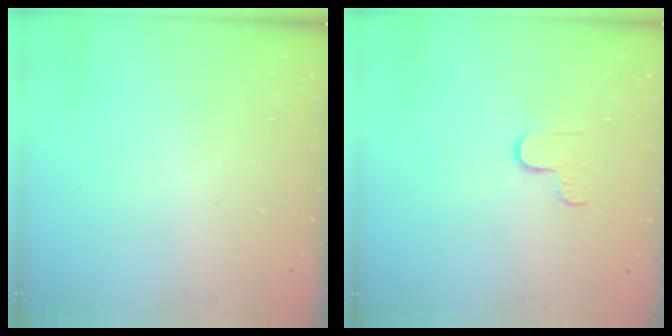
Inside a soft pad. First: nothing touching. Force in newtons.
{"total": 2.9, "press": 2.9, "slide": 0.3}